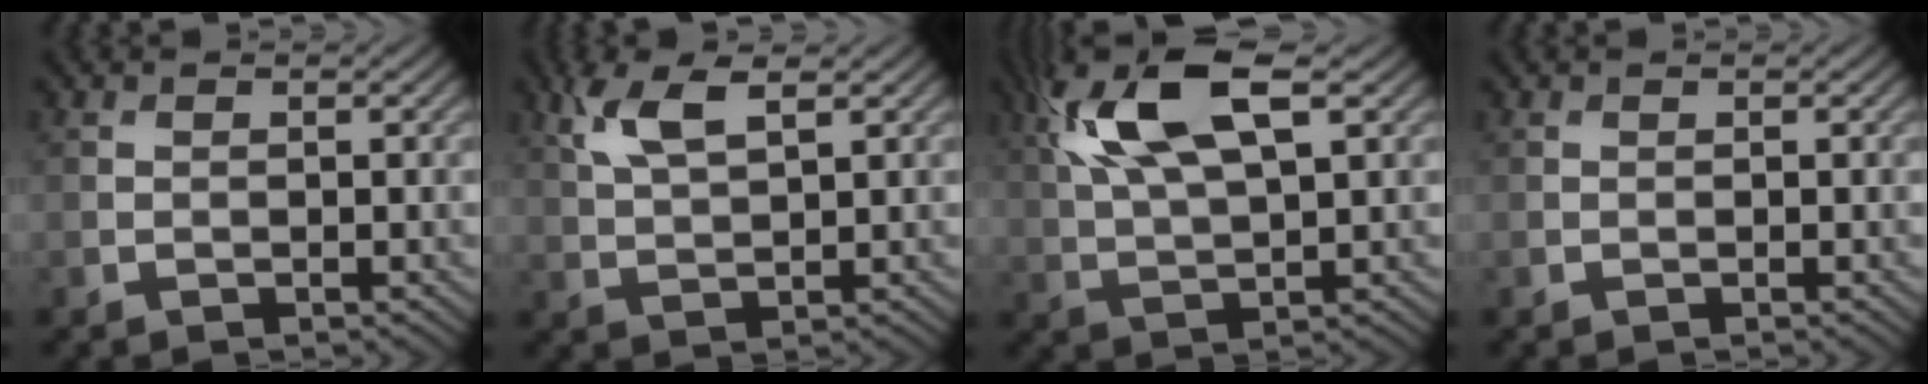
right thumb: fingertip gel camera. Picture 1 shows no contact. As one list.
[{"total": 5.7, "force": [3.1, 1.9, 4.5], "torque": [-0.108, 0.006, 0.063]}, {"total": 12.9, "force": [5.6, 4.9, 10.5], "torque": [-0.225, 0.014, 0.101]}, {"total": 0.0}]